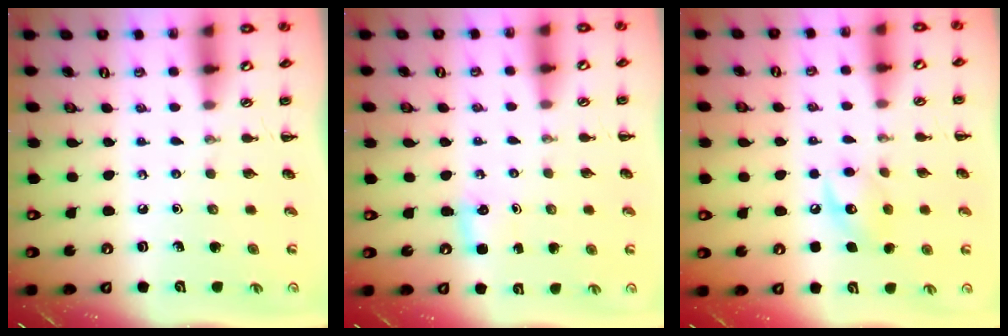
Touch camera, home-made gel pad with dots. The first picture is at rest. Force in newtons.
{"total": 2.4, "press": 2.3, "slide": 0.7}
{"total": 8.6, "press": 8.6, "slide": 1.0}